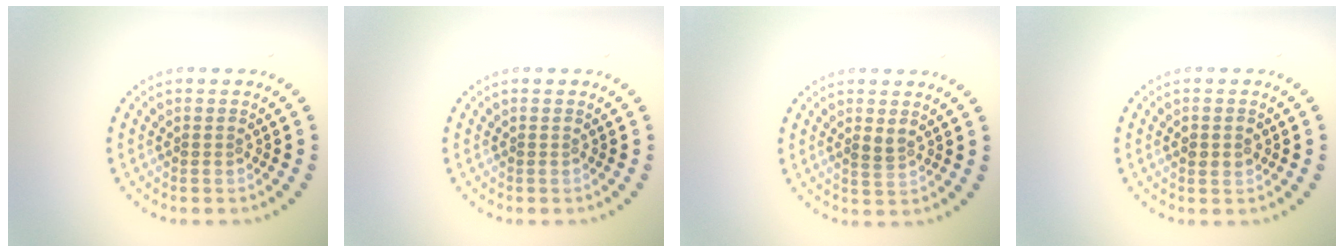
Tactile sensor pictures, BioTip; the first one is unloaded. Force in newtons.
{"total": 0.0}
{"total": 1.2, "press": 1.1, "slide": 0.5}
{"total": 1.2, "press": 1.1, "slide": 0.1}